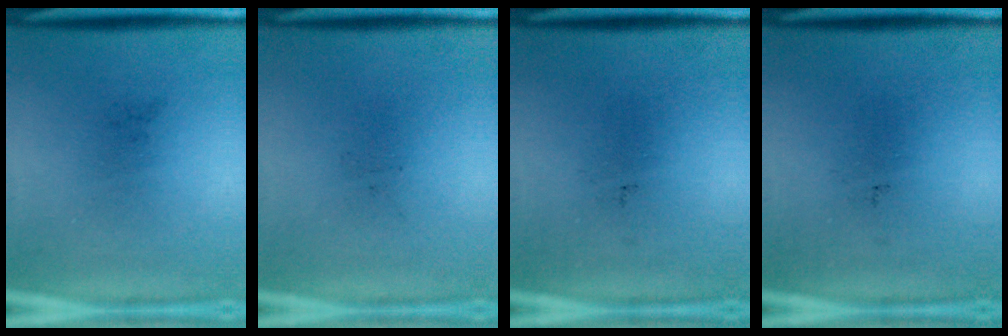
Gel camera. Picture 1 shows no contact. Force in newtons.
{"total": 0.0}
{"total": 0.0}
{"total": 0.0}